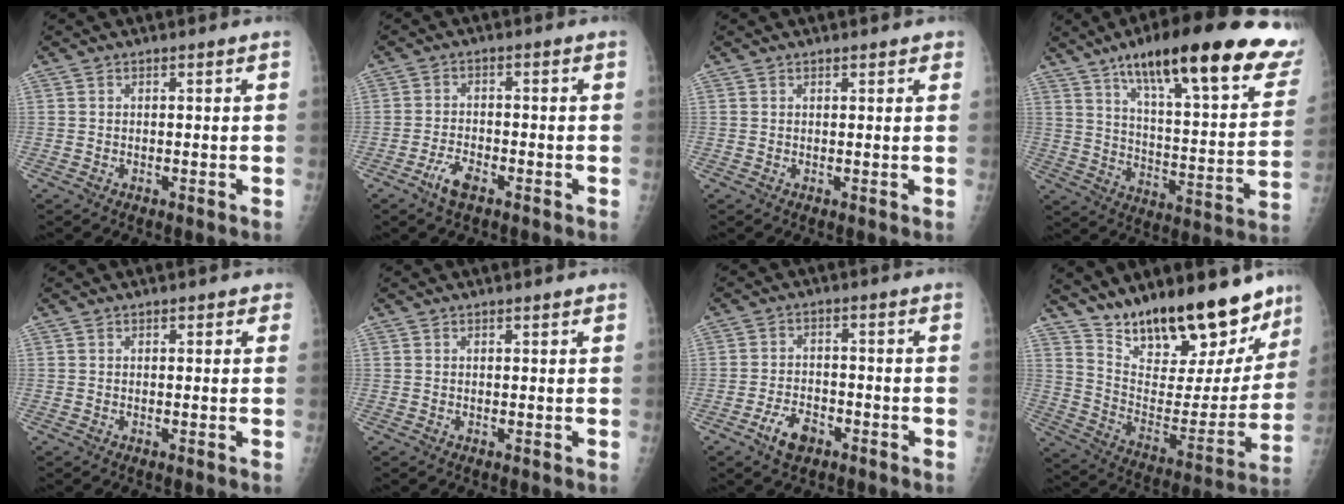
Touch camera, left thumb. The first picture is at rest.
{"total": 4.1, "force": [-2.6, 1.6, 2.7], "torque": [-0.057, 0.014, -0.047]}
{"total": 1.7, "force": [1.2, 0.7, 0.9], "torque": [-0.003, -0.002, 0.012]}
{"total": 29.0, "force": [18.6, 6.6, 21.2], "torque": [-0.275, -0.048, 0.271]}
{"total": 1.2, "force": [0.7, 0.8, 0.7], "torque": [0.005, 0.000, 0.003]}
{"total": 0.7, "force": [0.6, 0.2, 0.4], "torque": [-0.005, -0.002, 0.008]}
{"total": 5.4, "force": [-3.1, 3.0, 3.1], "torque": [-0.051, 0.019, -0.053]}
{"total": 24.2, "force": [18.4, 8.8, 13.1], "torque": [-0.156, -0.097, 0.295]}